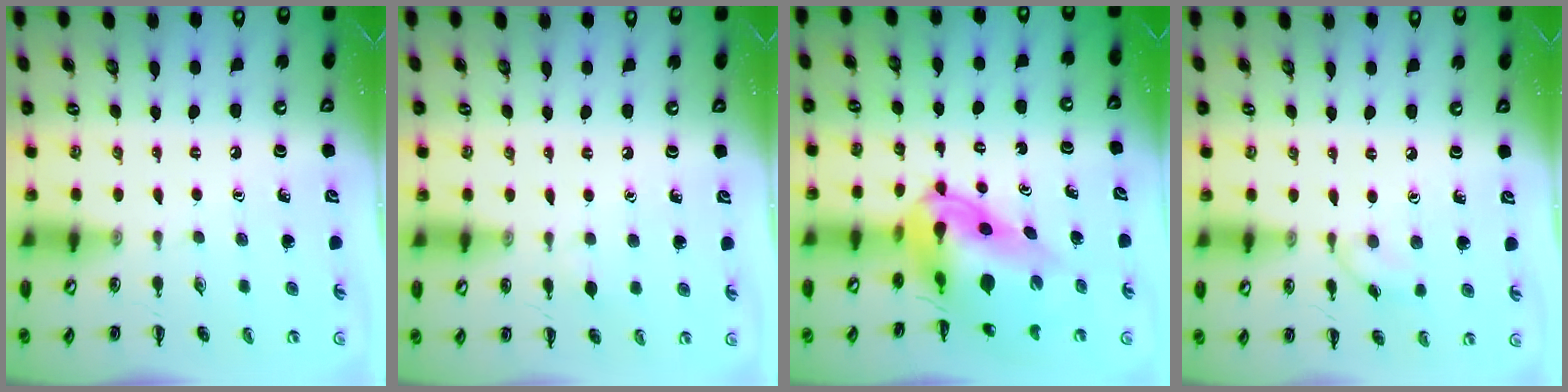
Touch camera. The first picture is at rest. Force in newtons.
{"total": 2.7, "press": 2.5, "slide": 1.1}
{"total": 12.2, "press": 11.7, "slide": 3.5}
{"total": 5.2, "press": 5.1, "slide": 0.9}